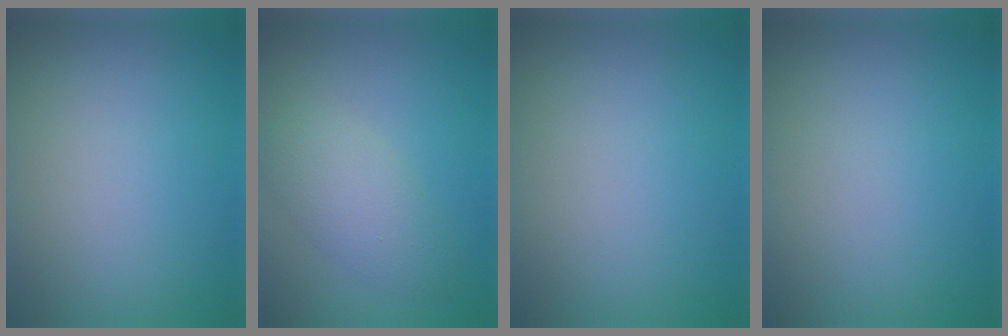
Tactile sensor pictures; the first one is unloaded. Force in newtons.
{"total": 3.7, "press": 3.7, "slide": 0.2}
{"total": 0.0}
{"total": 0.0}